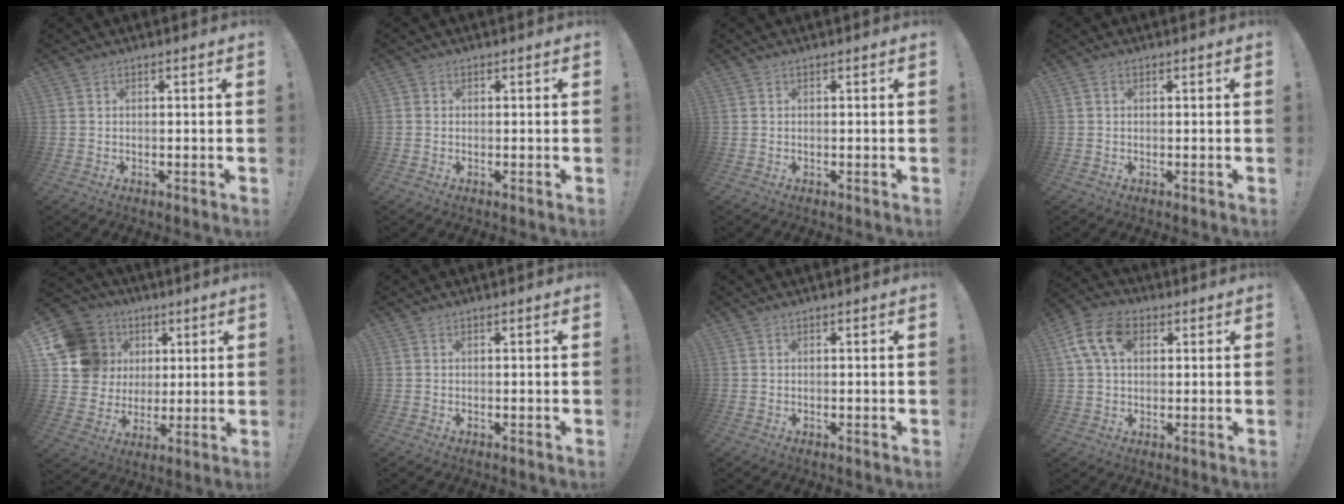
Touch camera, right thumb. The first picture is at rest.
{"total": 0.6, "force": [0.0, 0.6, 0.1], "torque": [-0.004, 0.002, 0.001]}
{"total": 0.0}
{"total": 0.5, "force": [0.2, 0.5, 0.2], "torque": [-0.010, 0.005, 0.004]}
{"total": 17.8, "force": [5.2, 15.7, 6.8], "torque": [-0.101, -0.010, 0.130]}
{"total": 0.0}
{"total": 0.0}
{"total": 12.2, "force": [3.9, 8.1, 8.3], "torque": [-0.147, 0.009, 0.077]}